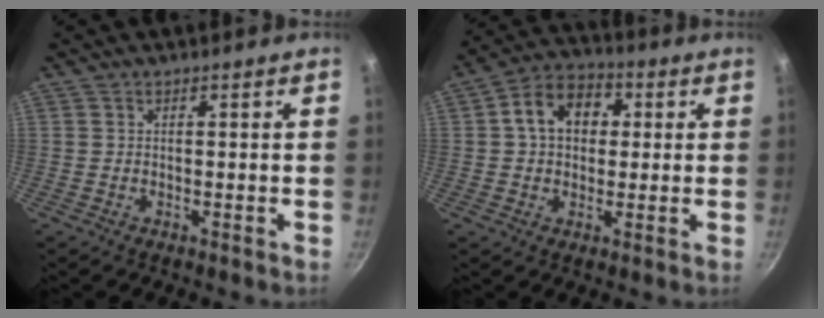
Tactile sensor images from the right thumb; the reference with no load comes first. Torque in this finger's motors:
{"motor_torque": [-0.93, 1.06, 0.74, -0.54, 0.34]}